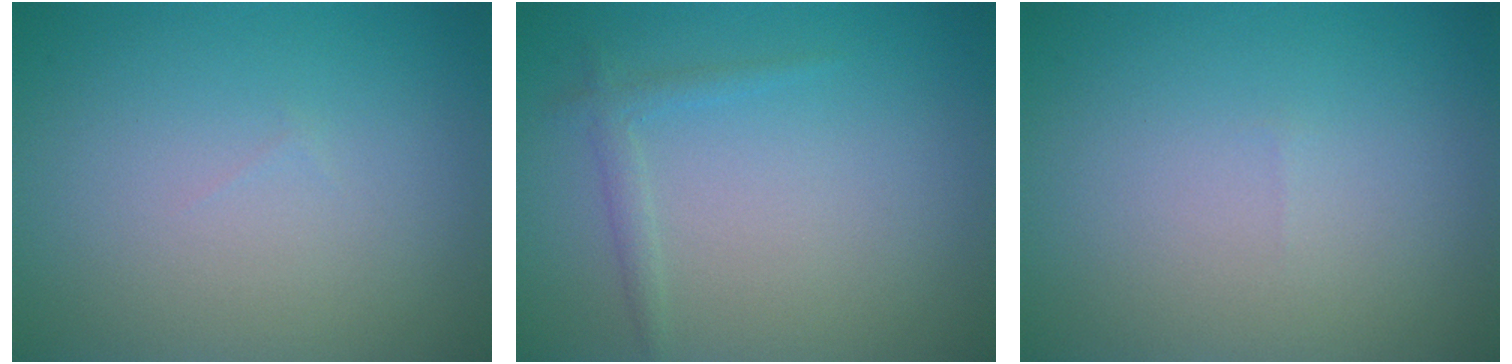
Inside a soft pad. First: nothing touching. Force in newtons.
{"total": 1.2, "press": 1.2, "slide": 0.0}
{"total": 0.0}